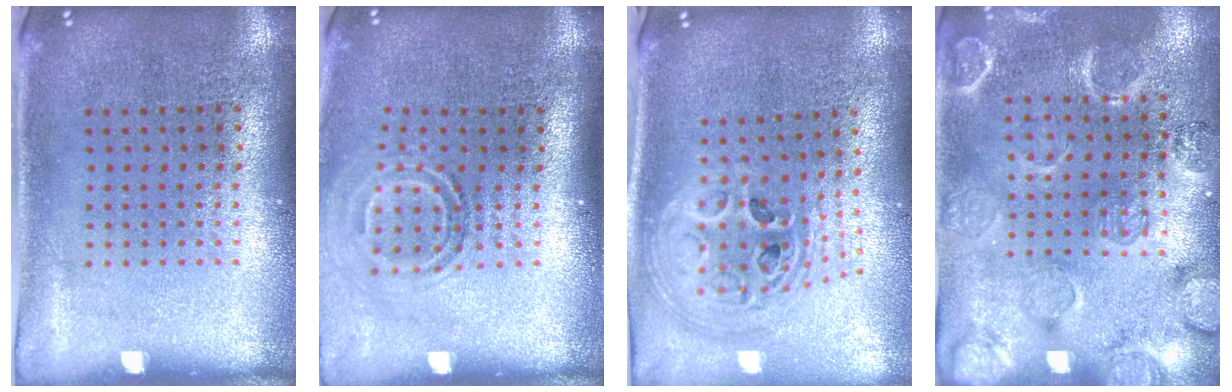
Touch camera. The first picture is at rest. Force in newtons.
{"total": 1.7, "press": 1.1, "slide": 1.2}
{"total": 2.5, "press": 1.8, "slide": 1.7}
{"total": 2.4, "press": 2.2, "slide": 0.9}